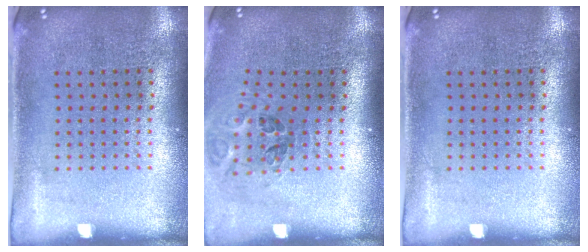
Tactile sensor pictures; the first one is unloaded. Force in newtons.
{"total": 1.2, "press": 1.1, "slide": 0.5}
{"total": 0.0}